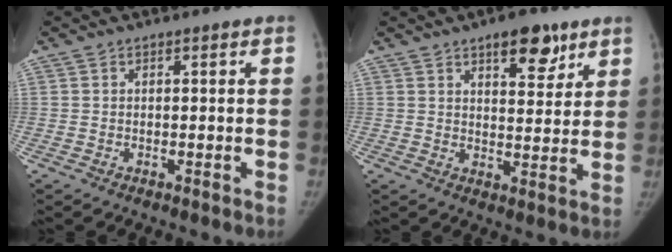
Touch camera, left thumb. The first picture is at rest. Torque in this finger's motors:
{"motor_torque": [0.31, -0.08, 0.90, -0.38, 0.12]}